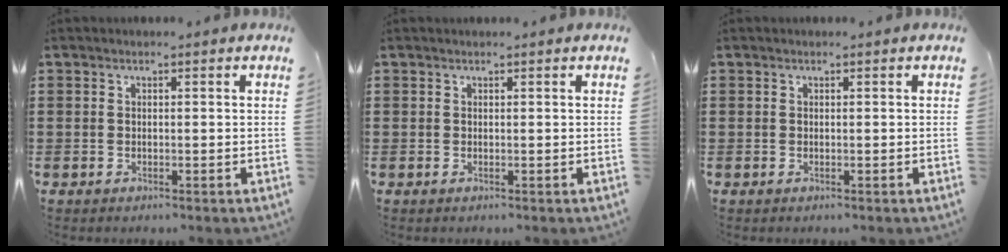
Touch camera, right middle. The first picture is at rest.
{"total": 0.0}
{"total": 0.0}